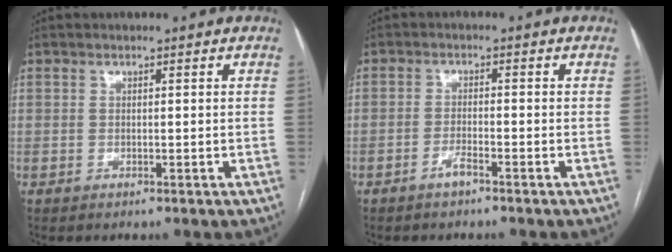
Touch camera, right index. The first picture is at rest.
{"total": 2.0, "force": [-1.5, 0.0, 1.3], "torque": [-0.027, -0.001, -0.030]}